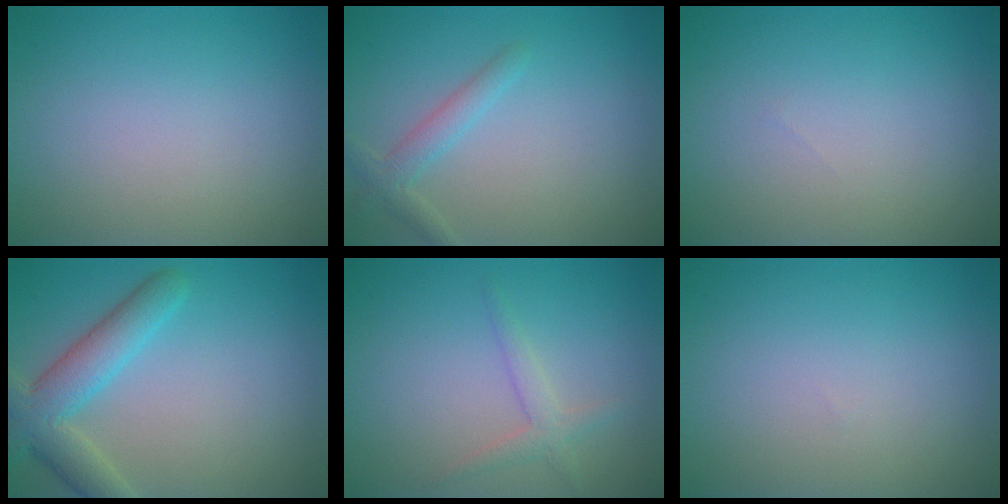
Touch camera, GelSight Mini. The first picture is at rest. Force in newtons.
{"total": 2.0, "press": 2.0, "slide": 0.1}
{"total": 0.0}
{"total": 5.1, "press": 5.1, "slide": 0.2}
{"total": 1.7, "press": 1.6, "slide": 0.1}
{"total": 0.0}